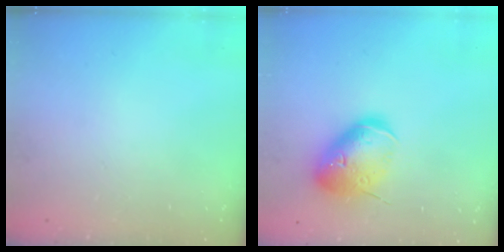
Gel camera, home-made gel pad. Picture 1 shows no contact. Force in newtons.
{"total": 17.2, "press": 17.1, "slide": 2.4}